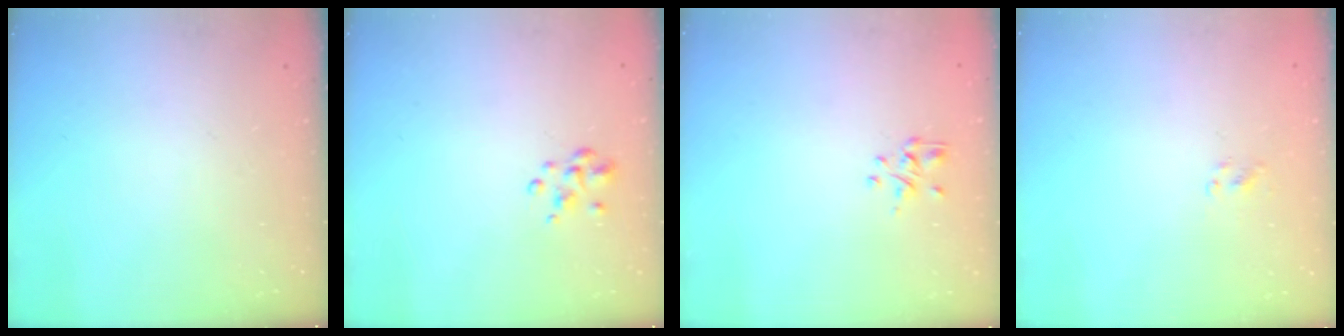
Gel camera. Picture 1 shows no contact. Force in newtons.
{"total": 3.2, "press": 3.1, "slide": 0.8}
{"total": 1.2, "press": 1.0, "slide": 0.6}
{"total": 1.7, "press": 1.5, "slide": 0.9}